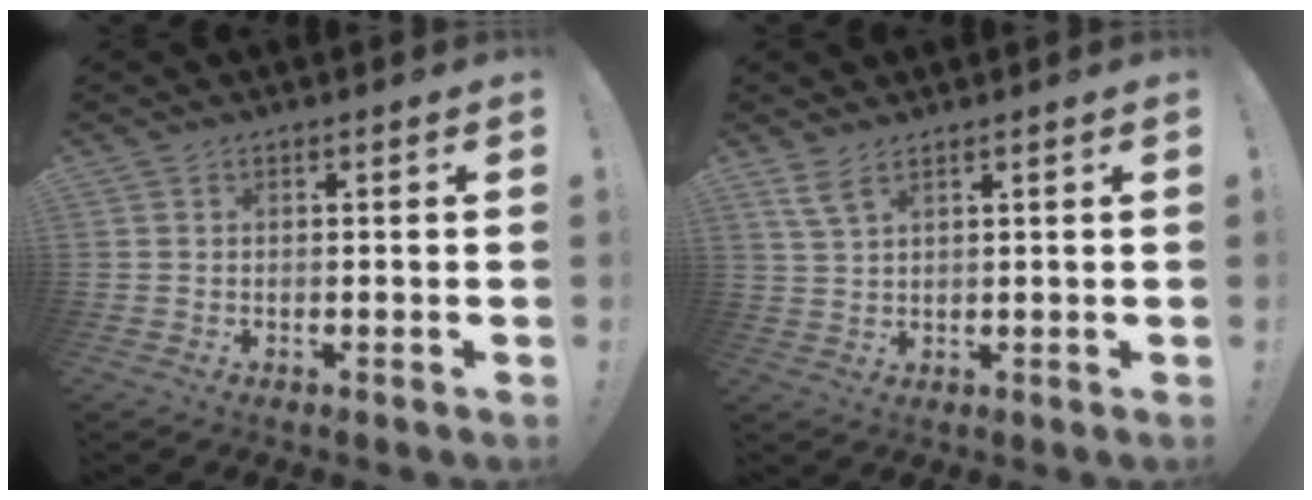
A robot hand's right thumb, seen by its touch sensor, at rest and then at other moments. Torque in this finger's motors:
{"motor_torque": [0.00, 0.02, 0.14, -0.08, 0.02]}